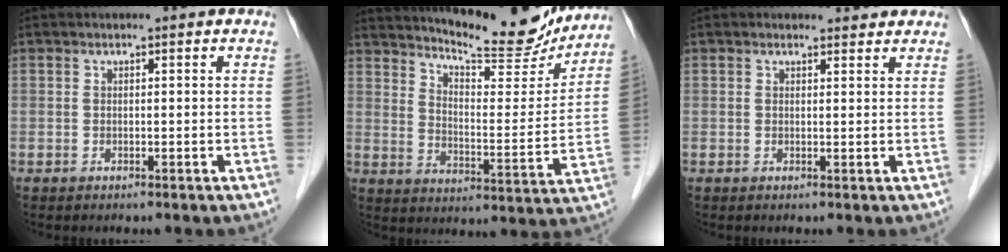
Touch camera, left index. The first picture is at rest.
{"total": 18.2, "force": [16.6, 2.4, 7.1], "torque": [-0.112, -0.035, 0.227]}
{"total": 1.6, "force": [1.5, 0.6, 0.0], "torque": [-0.005, -0.002, 0.012]}